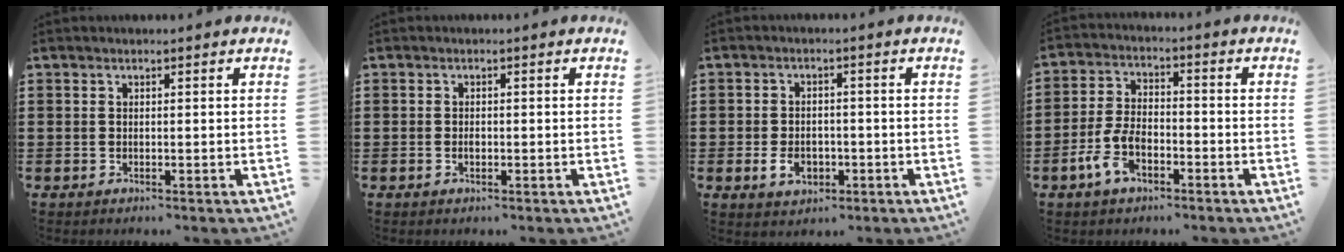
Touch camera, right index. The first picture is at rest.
{"total": 0.9, "force": [-0.2, 0.3, 0.8], "torque": [-0.018, -0.005, -0.003]}
{"total": 3.8, "force": [-1.3, 2.5, 2.6], "torque": [-0.059, -0.002, -0.024]}
{"total": 6.3, "force": [-3.2, 3.2, 4.4], "torque": [-0.110, 0.001, -0.066]}